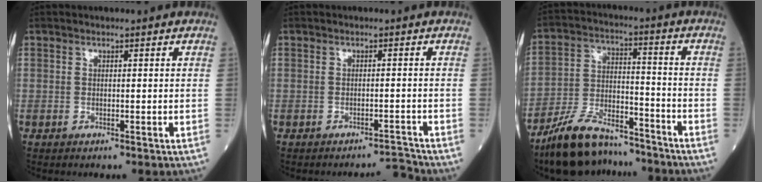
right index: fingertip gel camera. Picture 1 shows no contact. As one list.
[{"total": 2.2, "force": [-2.0, -0.6, -0.4], "torque": [0.013, -0.001, -0.026]}, {"total": 13.2, "force": [-11.3, 4.4, 5.1], "torque": [-0.100, 0.013, -0.201]}]